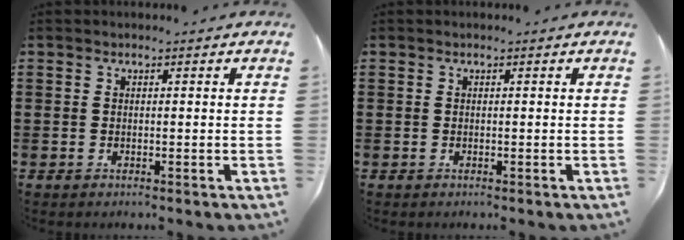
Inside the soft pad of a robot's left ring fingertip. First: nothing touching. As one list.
[{"total": 0.0}]